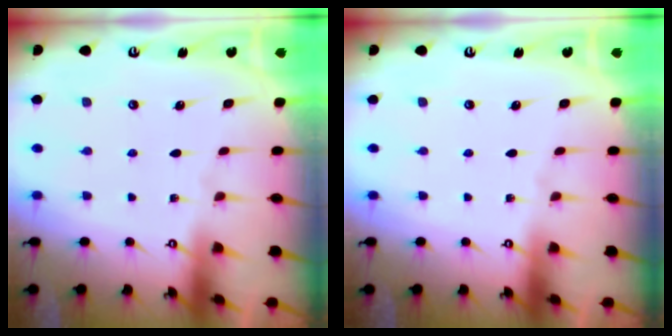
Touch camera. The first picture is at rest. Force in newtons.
{"total": 0.0}